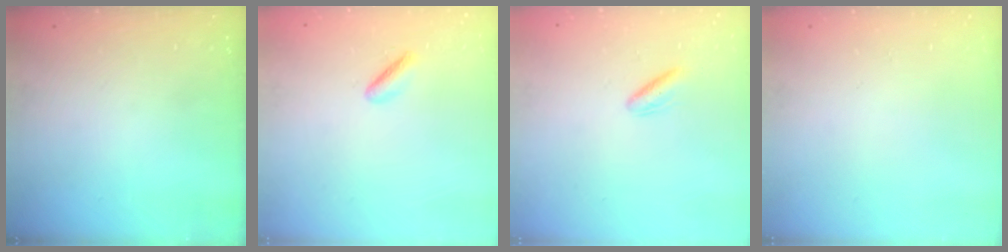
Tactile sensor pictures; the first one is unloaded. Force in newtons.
{"total": 1.9, "press": 1.5, "slide": 1.2}
{"total": 3.2, "press": 3.0, "slide": 1.2}
{"total": 0.0}